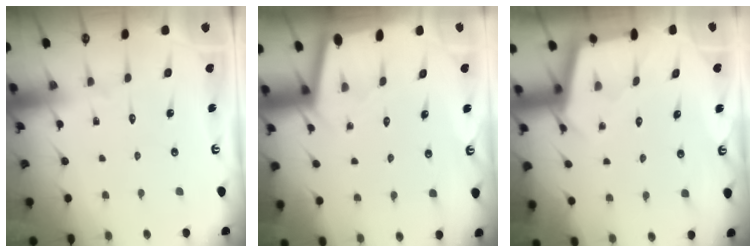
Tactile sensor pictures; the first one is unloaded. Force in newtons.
{"total": 1.9, "press": 1.9, "slide": 0.1}
{"total": 2.6, "press": 2.6, "slide": 0.3}